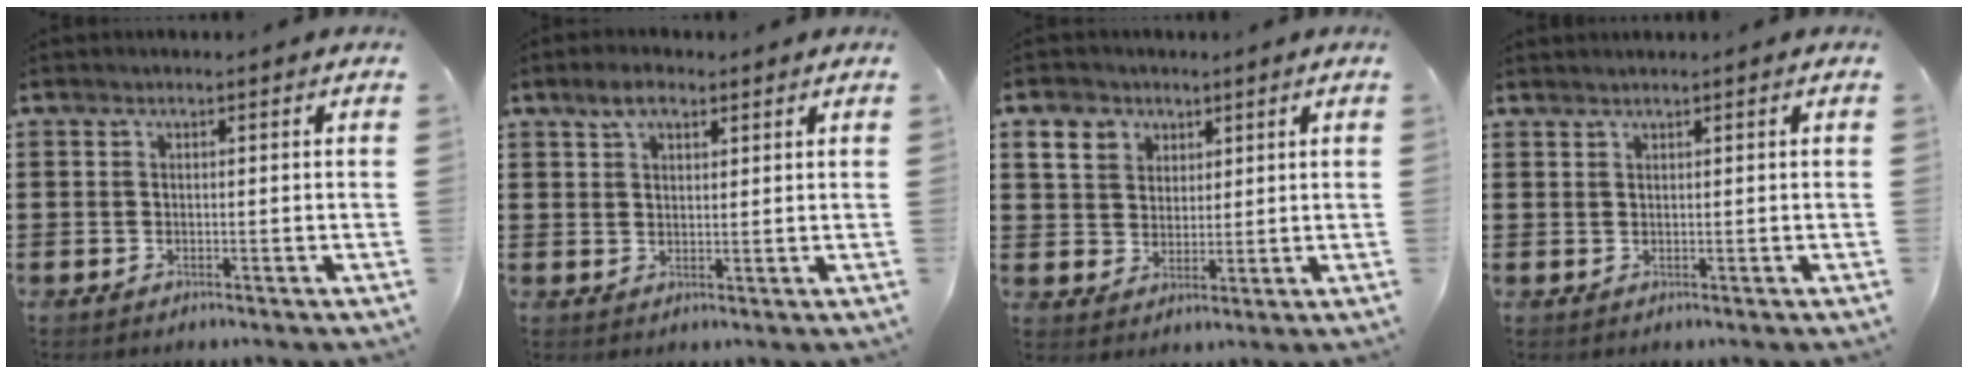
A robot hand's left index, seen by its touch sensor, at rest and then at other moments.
{"total": 4.1, "force": [2.7, 1.9, 2.5], "torque": [-0.046, 0.005, 0.047]}
{"total": 6.0, "force": [2.9, 5.0, 1.6], "torque": [-0.042, 0.012, 0.051]}
{"total": 0.7, "force": [0.6, 0.0, 0.2], "torque": [-0.006, -0.002, 0.013]}